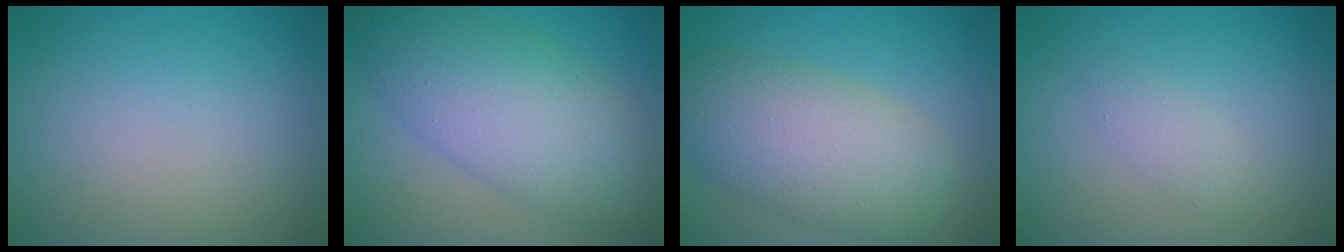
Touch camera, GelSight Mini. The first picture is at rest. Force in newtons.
{"total": 9.4, "press": 9.4, "slide": 0.3}
{"total": 8.3, "press": 8.3, "slide": 0.5}
{"total": 1.4, "press": 1.4, "slide": 0.1}